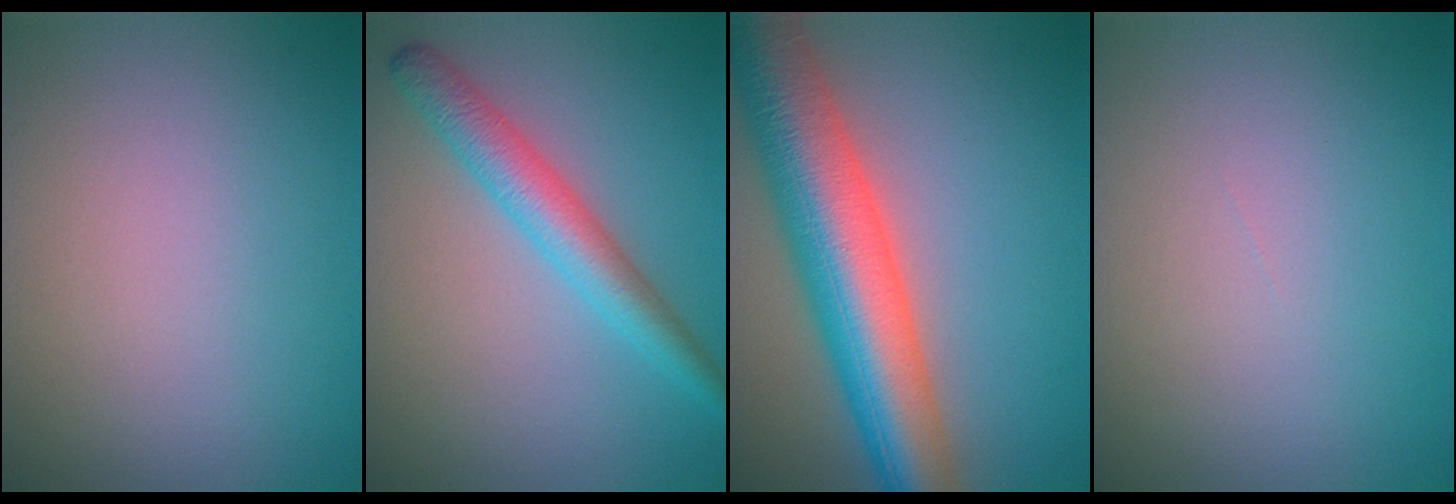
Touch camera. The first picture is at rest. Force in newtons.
{"total": 4.2, "press": 4.2, "slide": 0.1}
{"total": 10.9, "press": 10.9, "slide": 0.4}
{"total": 0.0}